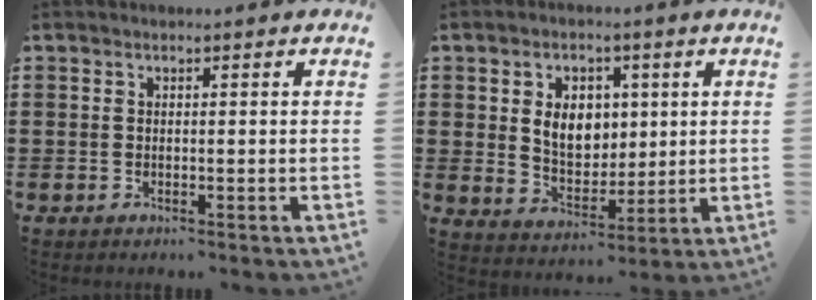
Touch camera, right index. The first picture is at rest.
{"total": 7.1, "force": [1.4, 5.2, 4.6], "torque": [-0.082, 0.007, 0.019]}